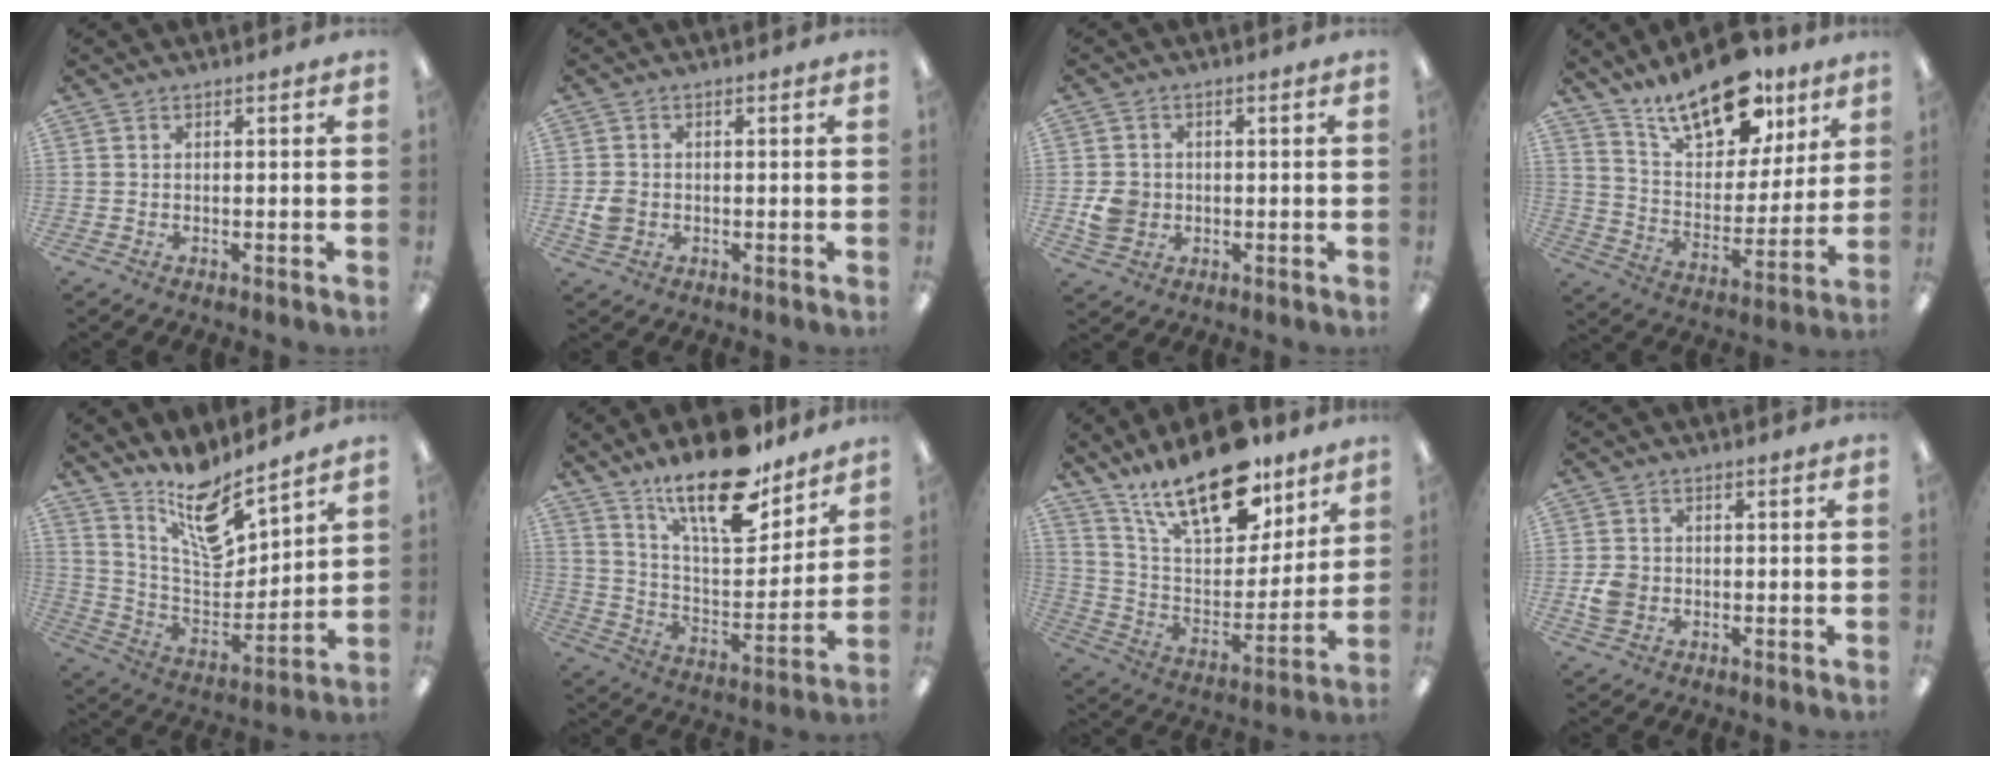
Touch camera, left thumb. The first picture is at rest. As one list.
[{"total": 3.2, "force": [-0.7, 2.7, 1.5], "torque": [-0.016, 0.003, -0.013]}, {"total": 5.4, "force": [-0.6, 4.9, 2.3], "torque": [-0.033, 0.004, -0.009]}, {"total": 19.4, "force": [14.1, 9.0, 10.0], "torque": [-0.163, -0.081, 0.246]}, {"total": 15.0, "force": [12.1, 4.8, 7.5], "torque": [-0.137, -0.088, 0.212]}, {"total": 20.4, "force": [15.4, 7.0, 11.5], "torque": [-0.189, -0.100, 0.261]}, {"total": 21.7, "force": [15.7, 8.9, 12.1], "torque": [-0.208, -0.097, 0.276]}, {"total": 4.3, "force": [-0.9, 3.7, 2.1], "torque": [-0.034, 0.002, -0.017]}]